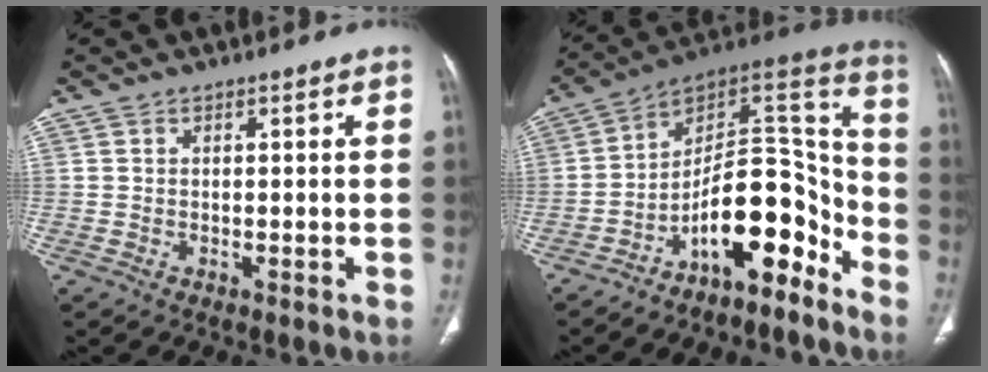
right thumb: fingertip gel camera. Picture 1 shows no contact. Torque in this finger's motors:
{"motor_torque": [2.84, 2.00, 1.32, -1.45, 0.46]}